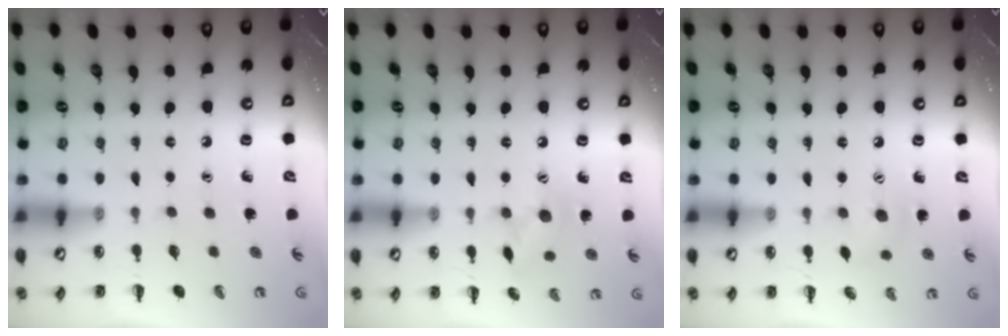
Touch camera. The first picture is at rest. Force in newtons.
{"total": 8.3, "press": 8.2, "slide": 0.9}
{"total": 6.5, "press": 6.3, "slide": 1.6}